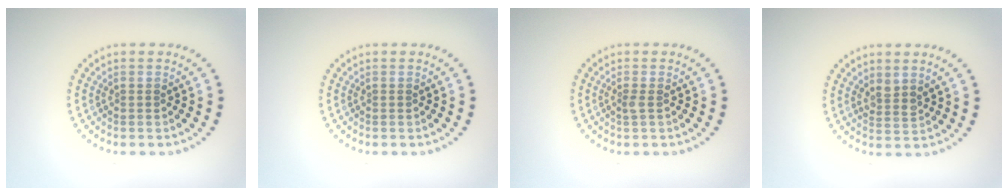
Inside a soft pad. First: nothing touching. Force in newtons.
{"total": 0.0}
{"total": 0.7, "press": 0.6, "slide": 0.3}
{"total": 1.4, "press": 1.1, "slide": 0.8}